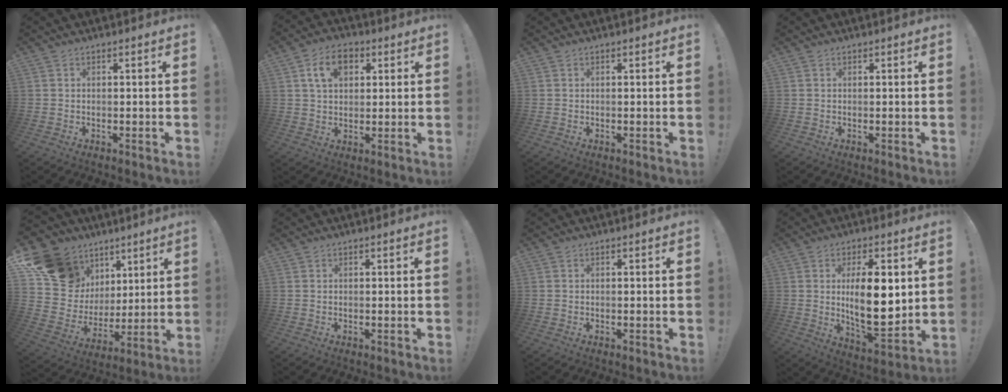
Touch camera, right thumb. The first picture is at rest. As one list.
[{"total": 10.0, "force": [3.8, 6.7, 6.3], "torque": [-0.101, 0.010, 0.074]}, {"total": 0.0}, {"total": 0.0}, {"total": 18.5, "force": [9.9, 14.0, 7.0], "torque": [-0.112, -0.058, 0.215]}, {"total": 0.0}, {"total": 0.0}, {"total": 16.6, "force": [2.6, 6.6, 15.0], "torque": [-0.250, -0.017, 0.034]}]